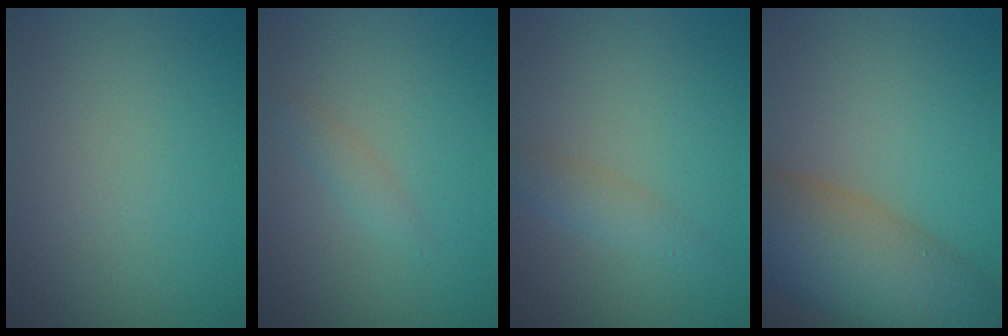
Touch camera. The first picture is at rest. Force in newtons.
{"total": 1.0, "press": 1.0, "slide": 0.0}
{"total": 1.7, "press": 1.7, "slide": 0.1}
{"total": 10.1, "press": 10.1, "slide": 0.6}